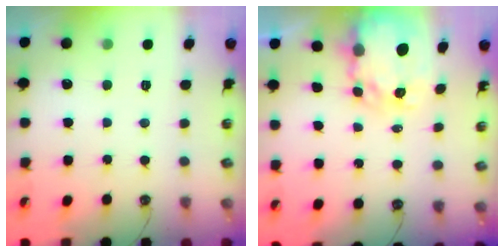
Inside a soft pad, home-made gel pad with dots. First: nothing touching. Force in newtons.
{"total": 5.1, "press": 5.1, "slide": 0.4}